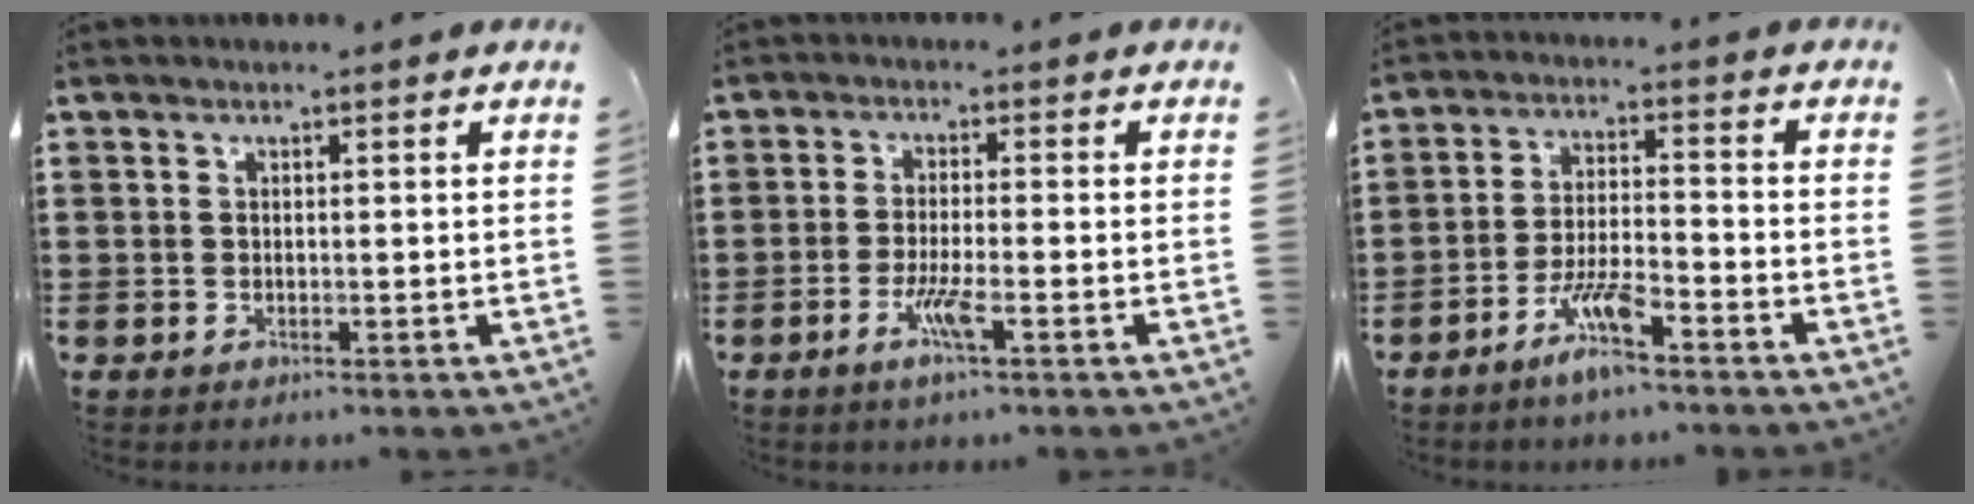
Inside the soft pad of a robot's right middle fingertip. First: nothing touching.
{"total": 4.5, "force": [-2.2, 0.3, 3.9], "torque": [-0.086, -0.012, -0.042]}
{"total": 6.6, "force": [-4.6, 1.0, 4.6], "torque": [-0.101, -0.006, -0.088]}